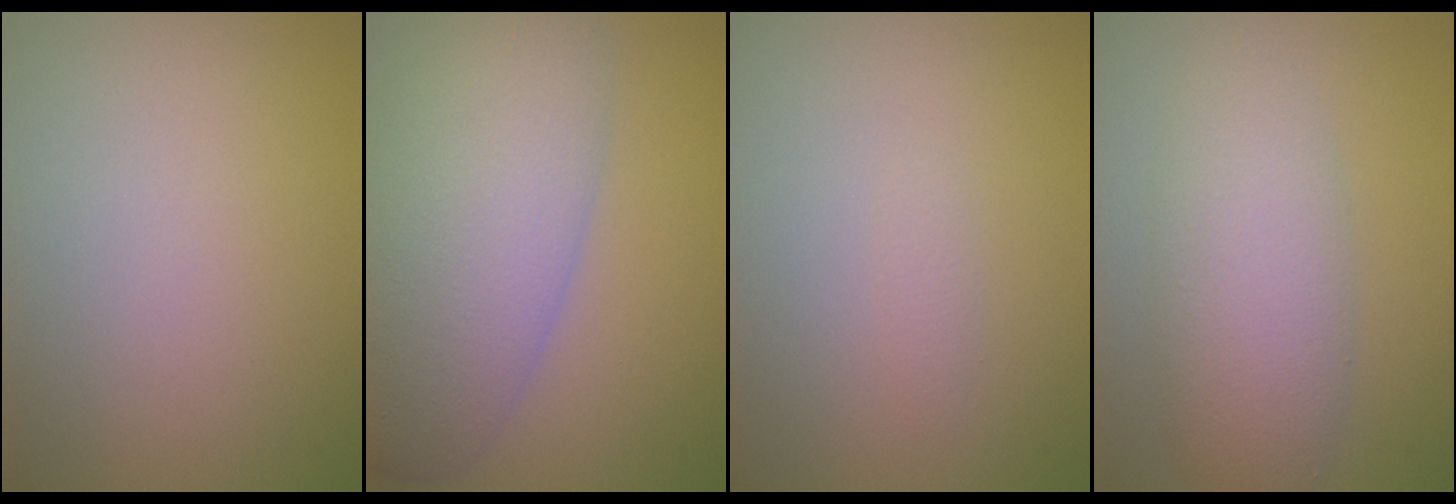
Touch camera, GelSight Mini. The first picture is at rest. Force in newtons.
{"total": 10.3, "press": 10.3, "slide": 0.7}
{"total": 0.6, "press": 0.6, "slide": 0.1}
{"total": 5.1, "press": 5.1, "slide": 0.1}